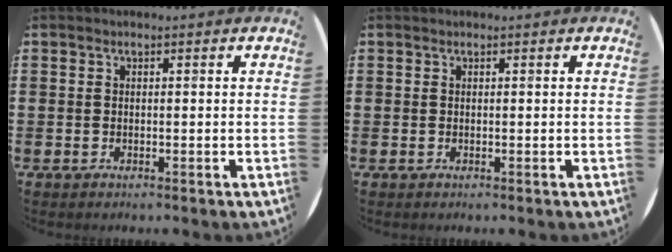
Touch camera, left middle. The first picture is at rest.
{"total": 0.0}